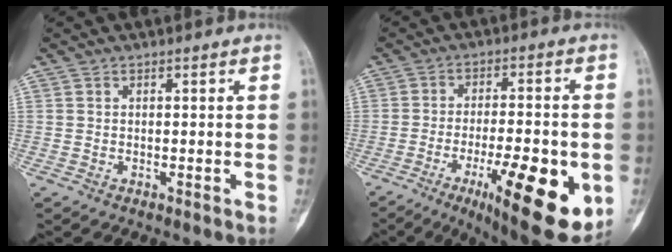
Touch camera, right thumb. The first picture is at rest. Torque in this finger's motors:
{"motor_torque": [0.04, 0.42, 0.28, -0.36, 0.09]}